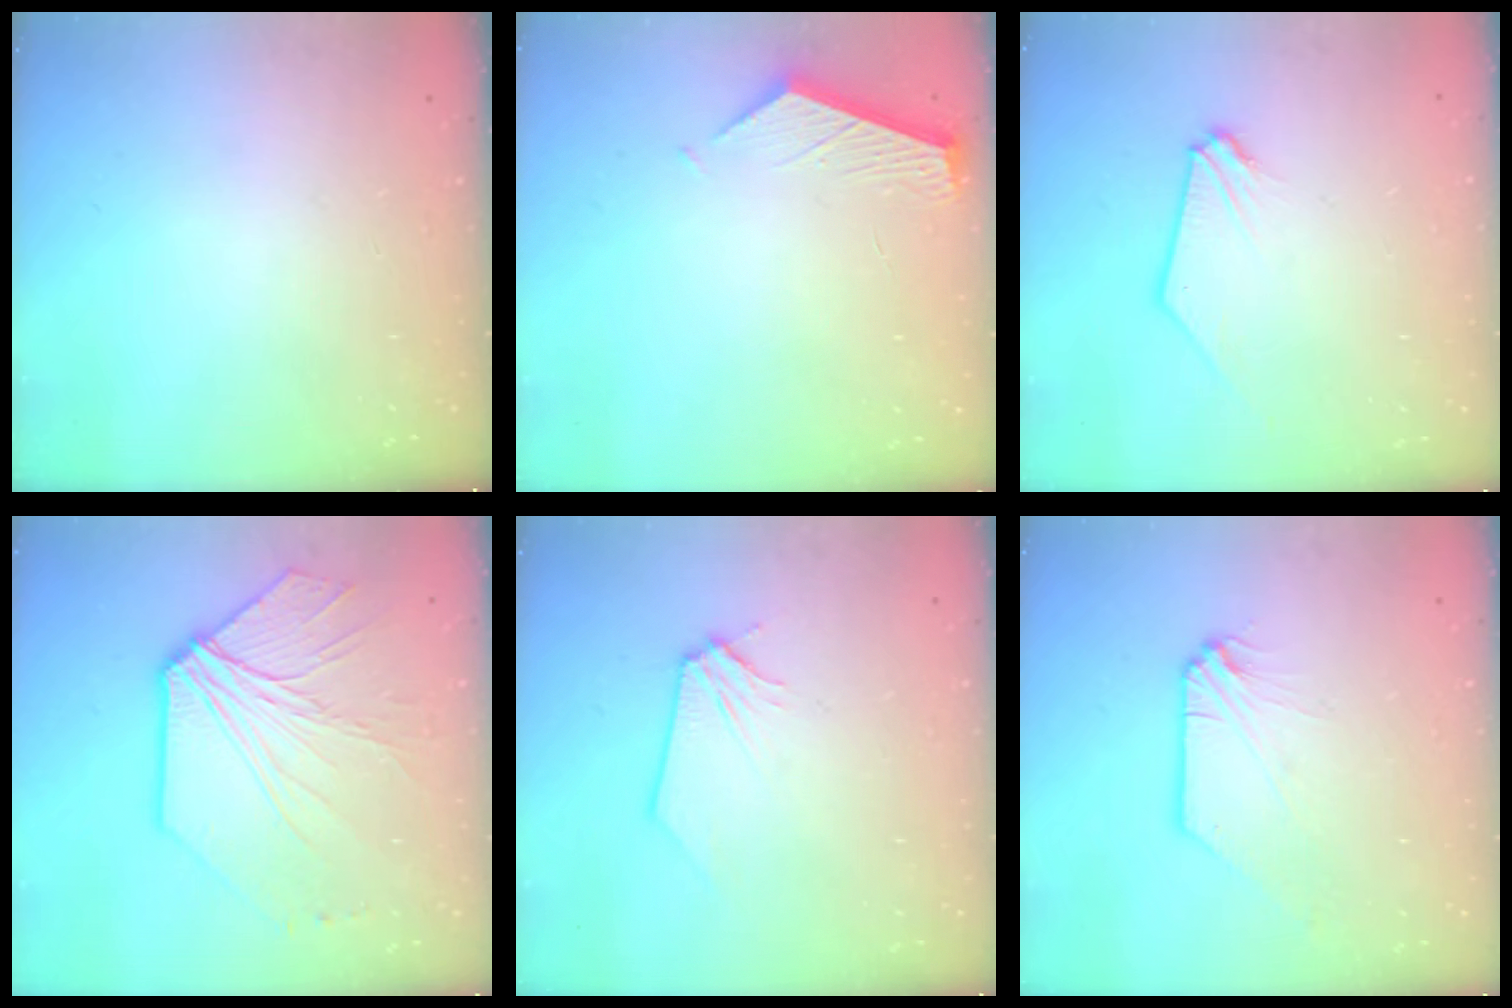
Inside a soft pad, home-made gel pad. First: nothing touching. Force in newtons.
{"total": 4.0, "press": 4.0, "slide": 0.4}
{"total": 0.0}
{"total": 10.3, "press": 10.2, "slide": 1.4}
{"total": 0.0}
{"total": 0.0}